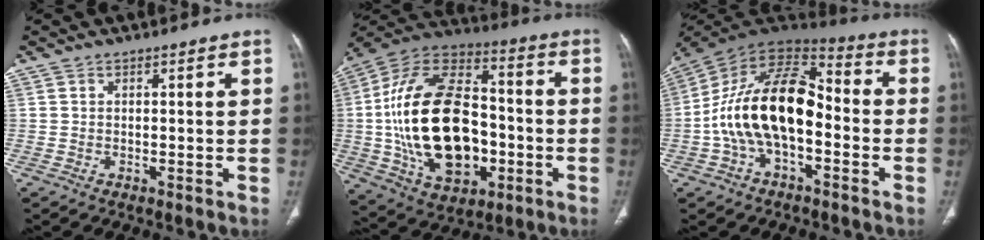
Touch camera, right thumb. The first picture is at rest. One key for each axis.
{"total": 28.3, "fx": -3.7, "fy": 17.6, "fz": 21.9, "tx": -0.388, "ty": 0.022, "tz": -0.050}
{"total": 19.3, "fx": -3.2, "fy": 10.5, "fz": 15.9, "tx": -0.278, "ty": 0.054, "tz": -0.062}